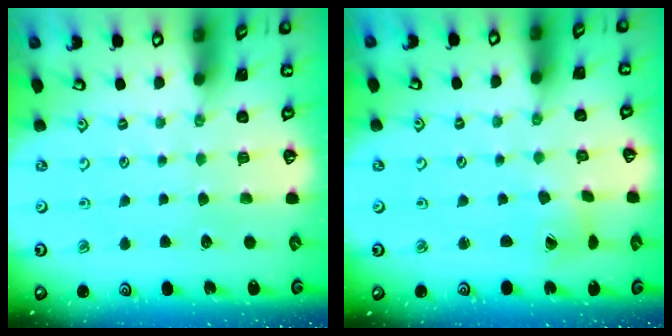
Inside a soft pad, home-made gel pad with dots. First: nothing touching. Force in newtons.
{"total": 2.4, "press": 2.4, "slide": 0.3}